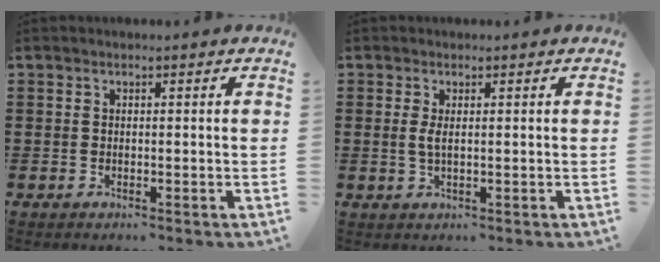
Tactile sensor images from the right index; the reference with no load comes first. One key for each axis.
{"total": 1.8, "fx": 0.3, "fy": 0.4, "fz": 1.7, "tx": -0.041, "ty": -0.002, "tz": 0.001}